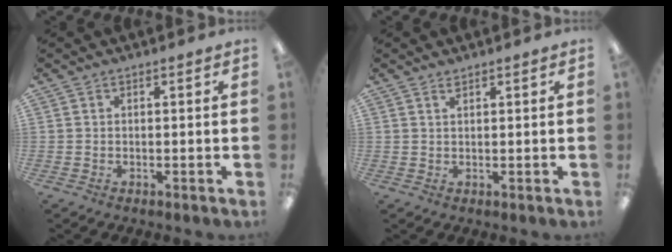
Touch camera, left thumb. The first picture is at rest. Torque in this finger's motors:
{"motor_torque": [0.01, -0.05, -0.25, 0.07, -0.01]}